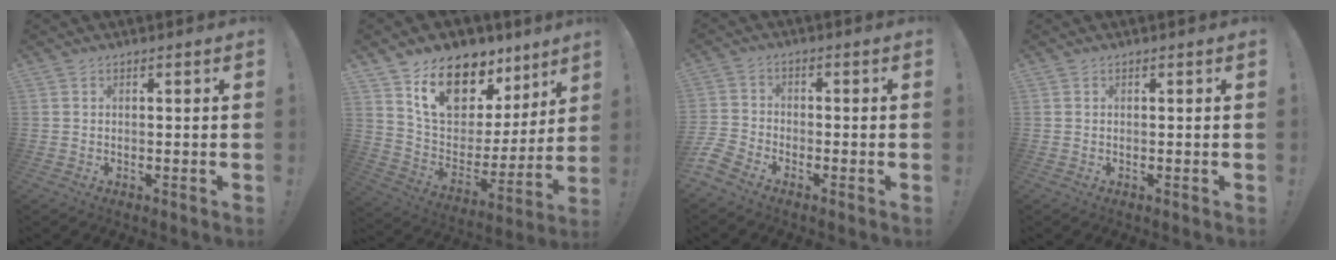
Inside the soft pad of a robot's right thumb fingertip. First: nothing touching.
{"total": 16.8, "force": [11.4, 10.0, 7.3], "torque": [-0.117, -0.078, 0.210]}
{"total": 5.7, "force": [-4.1, 3.3, 2.2], "torque": [-0.065, 0.010, -0.076]}
{"total": 0.0}